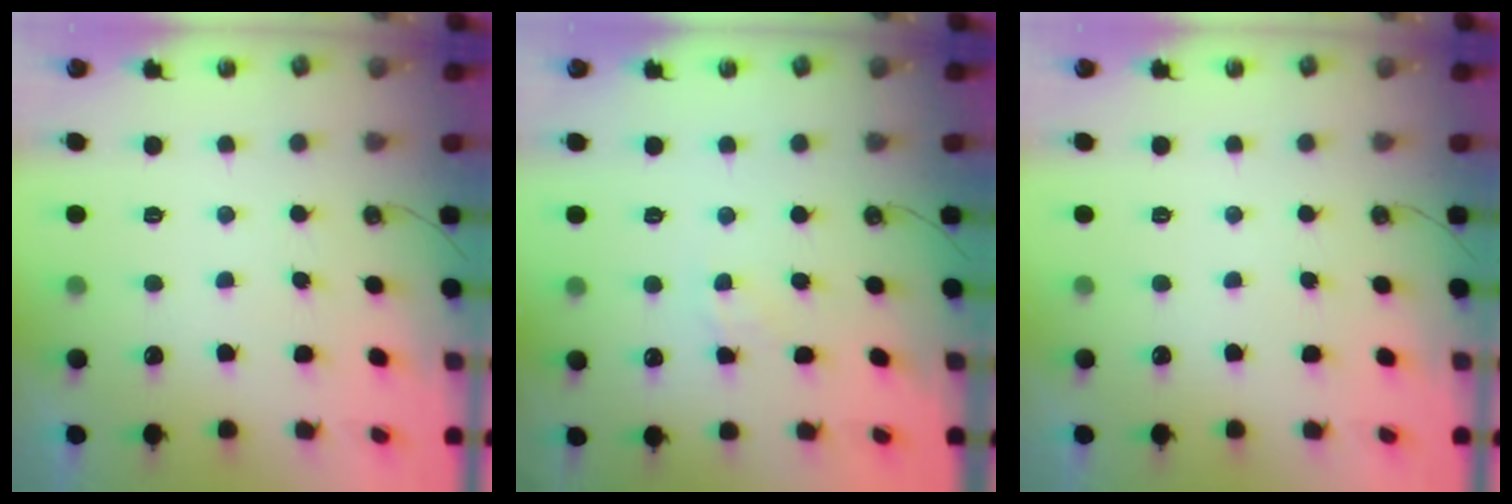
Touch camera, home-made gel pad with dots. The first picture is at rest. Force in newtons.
{"total": 2.4, "press": 2.4, "slide": 0.4}
{"total": 0.0}